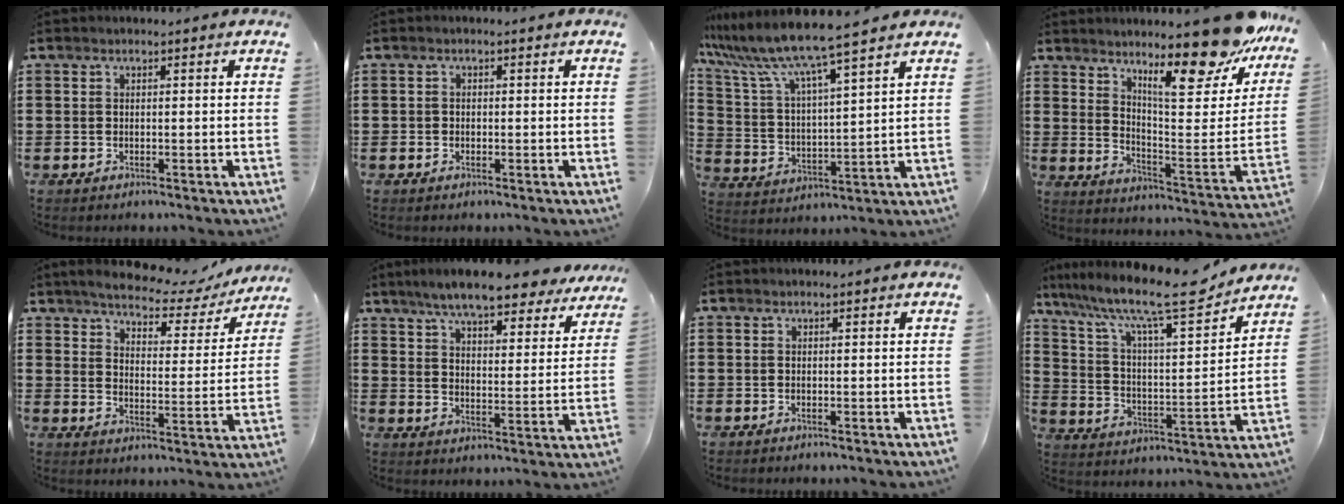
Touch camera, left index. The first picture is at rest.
{"total": 0.7, "force": [-0.2, 0.6, 0.3], "torque": [-0.007, 0.001, -0.005]}
{"total": 8.7, "force": [7.6, -0.7, 4.1], "torque": [-0.113, -0.049, 0.125]}
{"total": 15.0, "force": [11.8, 2.6, 9.0], "torque": [-0.137, -0.093, 0.192]}
{"total": 4.7, "force": [4.4, 0.7, 1.6], "torque": [-0.056, -0.028, 0.070]}
{"total": 8.9, "force": [7.9, 0.7, 4.0], "torque": [-0.098, -0.035, 0.141]}
{"total": 0.0}
{"total": 13.4, "force": [11.0, 1.3, 7.5], "torque": [-0.166, -0.068, 0.181]}